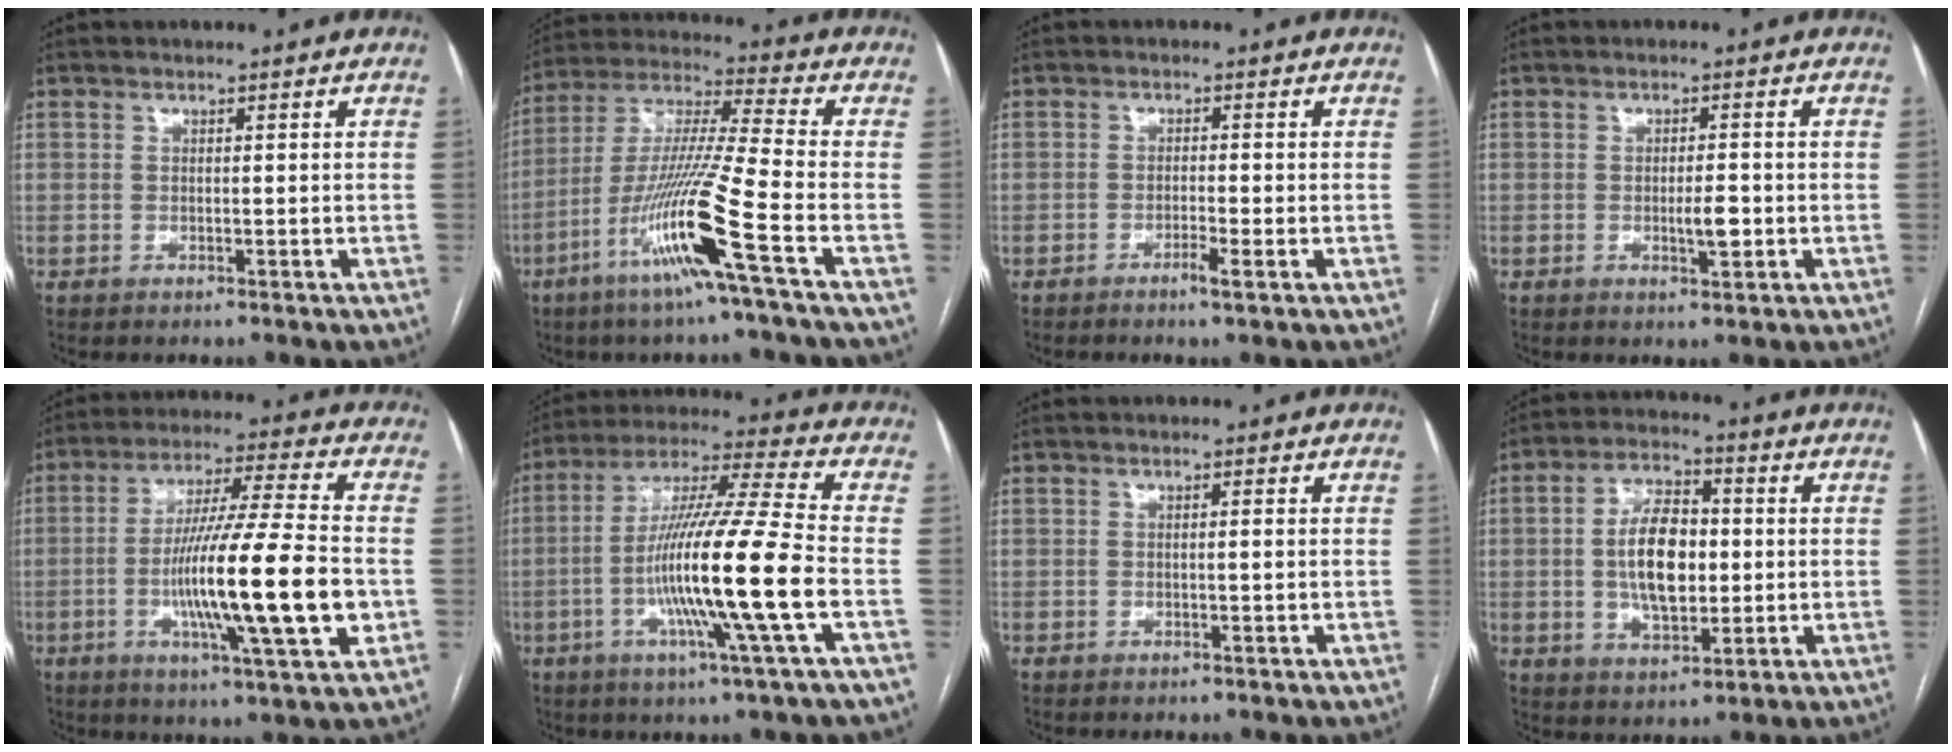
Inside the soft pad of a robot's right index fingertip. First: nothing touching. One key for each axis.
{"total": 16.6, "fx": -7.2, "fy": -1.5, "fz": 14.8, "tx": -0.299, "ty": -0.021, "tz": -0.141}
{"total": 2.2, "fx": -1.2, "fy": -0.2, "fz": 1.8, "tx": -0.031, "ty": -0.003, "tz": -0.022}
{"total": 3.0, "fx": -0.6, "fy": 0.7, "fz": 2.8, "tx": -0.047, "ty": -0.001, "tz": -0.006}
{"total": 18.6, "fx": -3.5, "fy": 0.5, "fz": 18.2, "tx": -0.318, "ty": -0.011, "tz": -0.062}
{"total": 17.8, "fx": -4.1, "fy": -1.3, "fz": 17.3, "tx": -0.321, "ty": -0.009, "tz": -0.086}
{"total": 0.8, "fx": -0.1, "fy": 0.0, "fz": 0.8, "tx": -0.012, "ty": 0.001, "tz": -0.001}
{"total": 10.7, "fx": 0.1, "fy": 5.4, "fz": 9.2, "tx": -0.176, "ty": 0.013, "tz": 0.007}